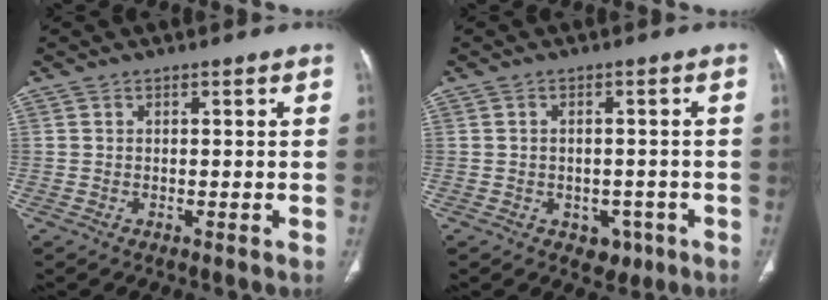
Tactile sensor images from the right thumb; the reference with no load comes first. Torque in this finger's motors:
{"motor_torque": [0.23, 0.53, -0.09, -0.11, 0.04]}